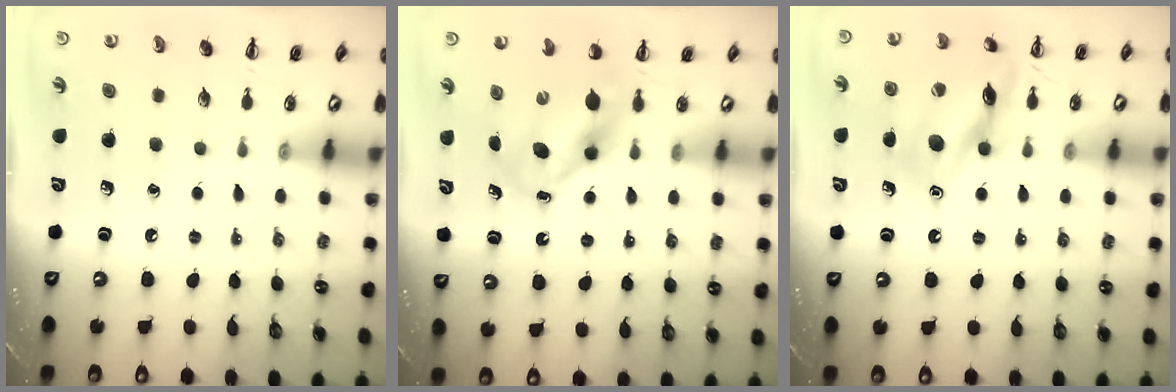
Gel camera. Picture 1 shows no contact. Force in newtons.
{"total": 5.7, "press": 5.6, "slide": 1.2}
{"total": 12.8, "press": 12.8, "slide": 0.8}